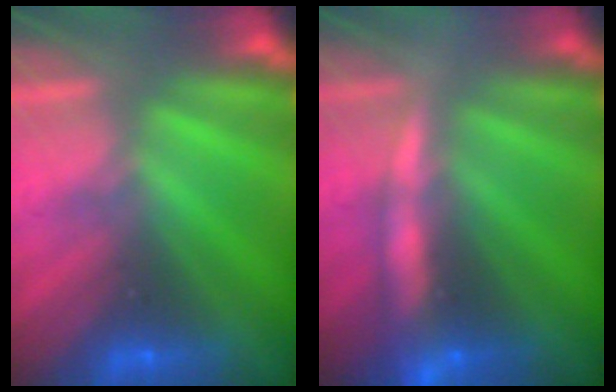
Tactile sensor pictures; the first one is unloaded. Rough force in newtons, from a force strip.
{"total": 8.9}